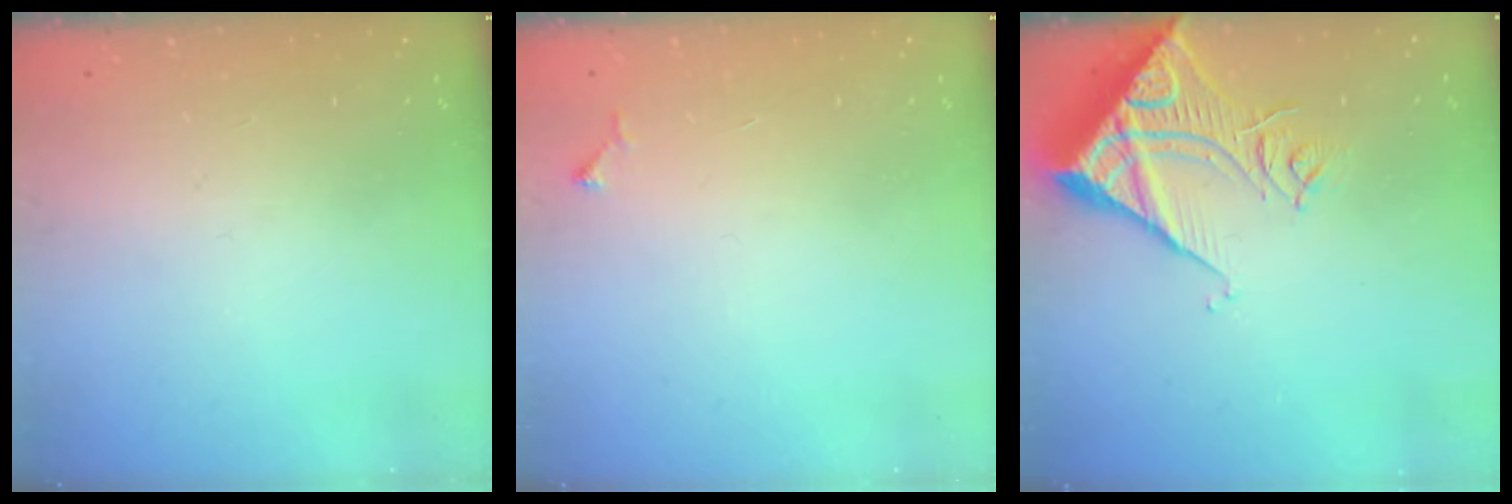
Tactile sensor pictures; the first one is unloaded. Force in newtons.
{"total": 4.5, "press": 4.5, "slide": 0.6}
{"total": 13.9, "press": 13.8, "slide": 1.7}